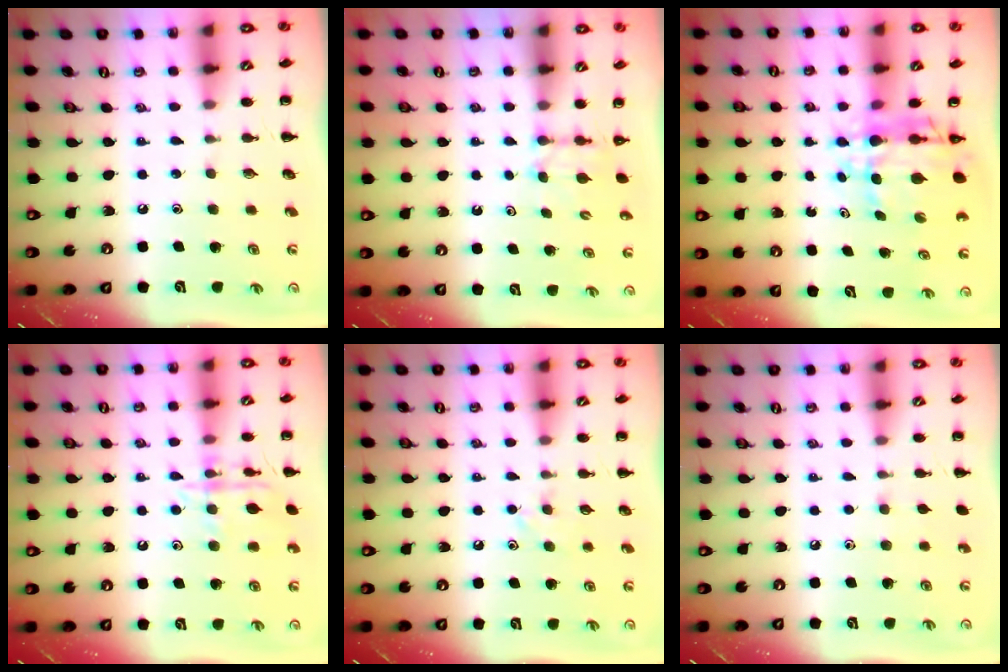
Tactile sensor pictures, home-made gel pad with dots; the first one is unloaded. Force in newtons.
{"total": 2.8, "press": 2.6, "slide": 1.1}
{"total": 8.1, "press": 7.6, "slide": 2.6}
{"total": 12.5, "press": 12.5, "slide": 0.7}
{"total": 5.6, "press": 5.3, "slide": 1.8}
{"total": 3.7, "press": 3.5, "slide": 1.2}